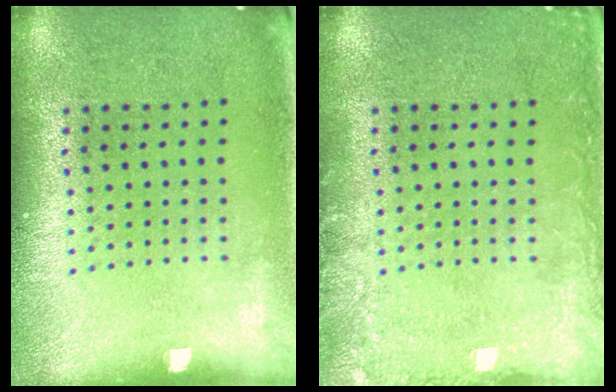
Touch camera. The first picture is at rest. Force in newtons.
{"total": 2.2, "press": 2.1, "slide": 0.2}